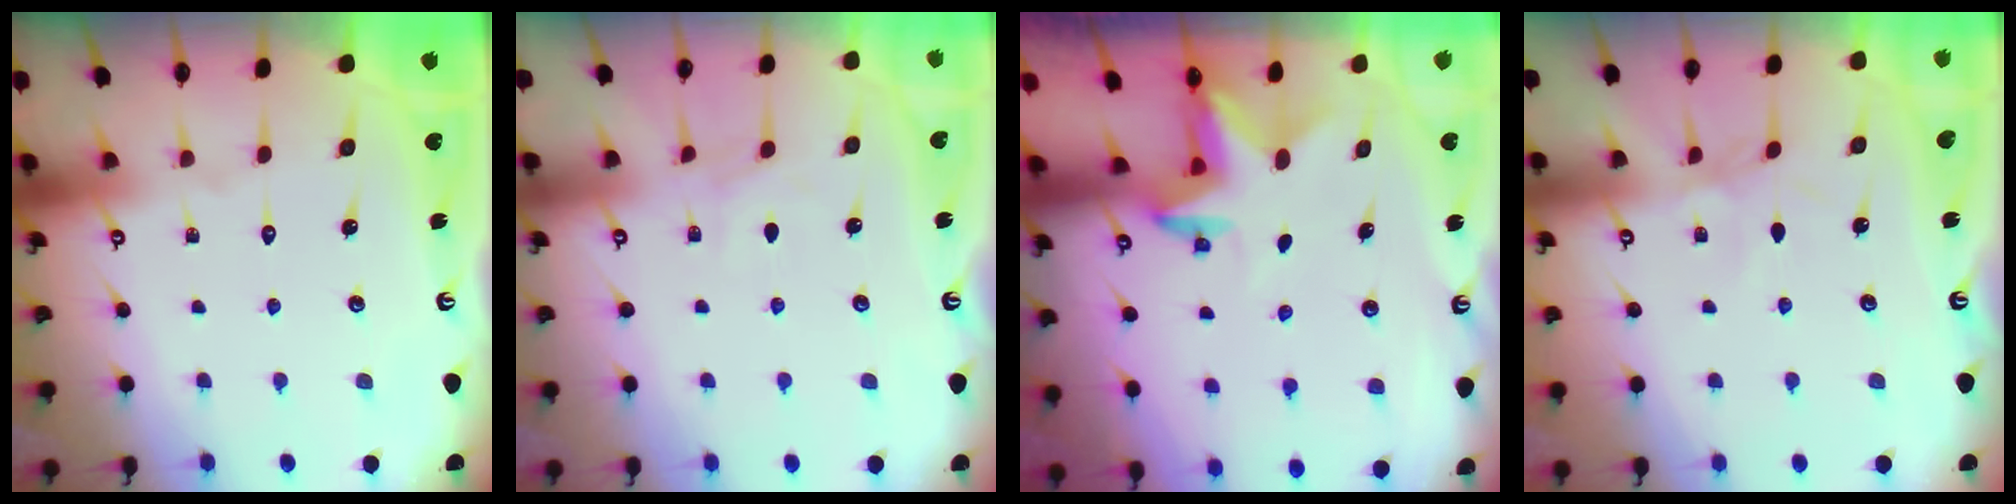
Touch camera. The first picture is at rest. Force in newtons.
{"total": 4.3, "press": 4.3, "slide": 0.6}
{"total": 2.4, "press": 2.3, "slide": 0.4}
{"total": 1.7, "press": 1.7, "slide": 0.5}